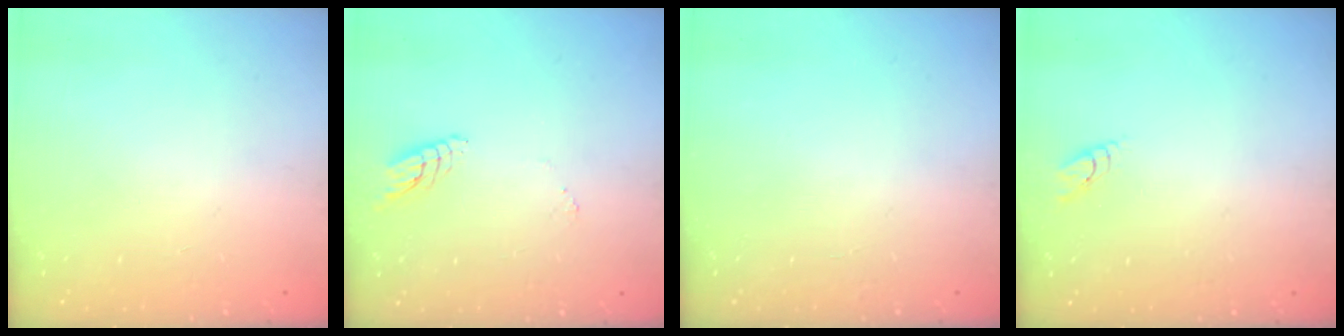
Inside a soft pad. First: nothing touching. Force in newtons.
{"total": 6.0, "press": 6.0, "slide": 0.4}
{"total": 1.8, "press": 1.8, "slide": 0.1}
{"total": 2.7, "press": 2.7, "slide": 0.3}